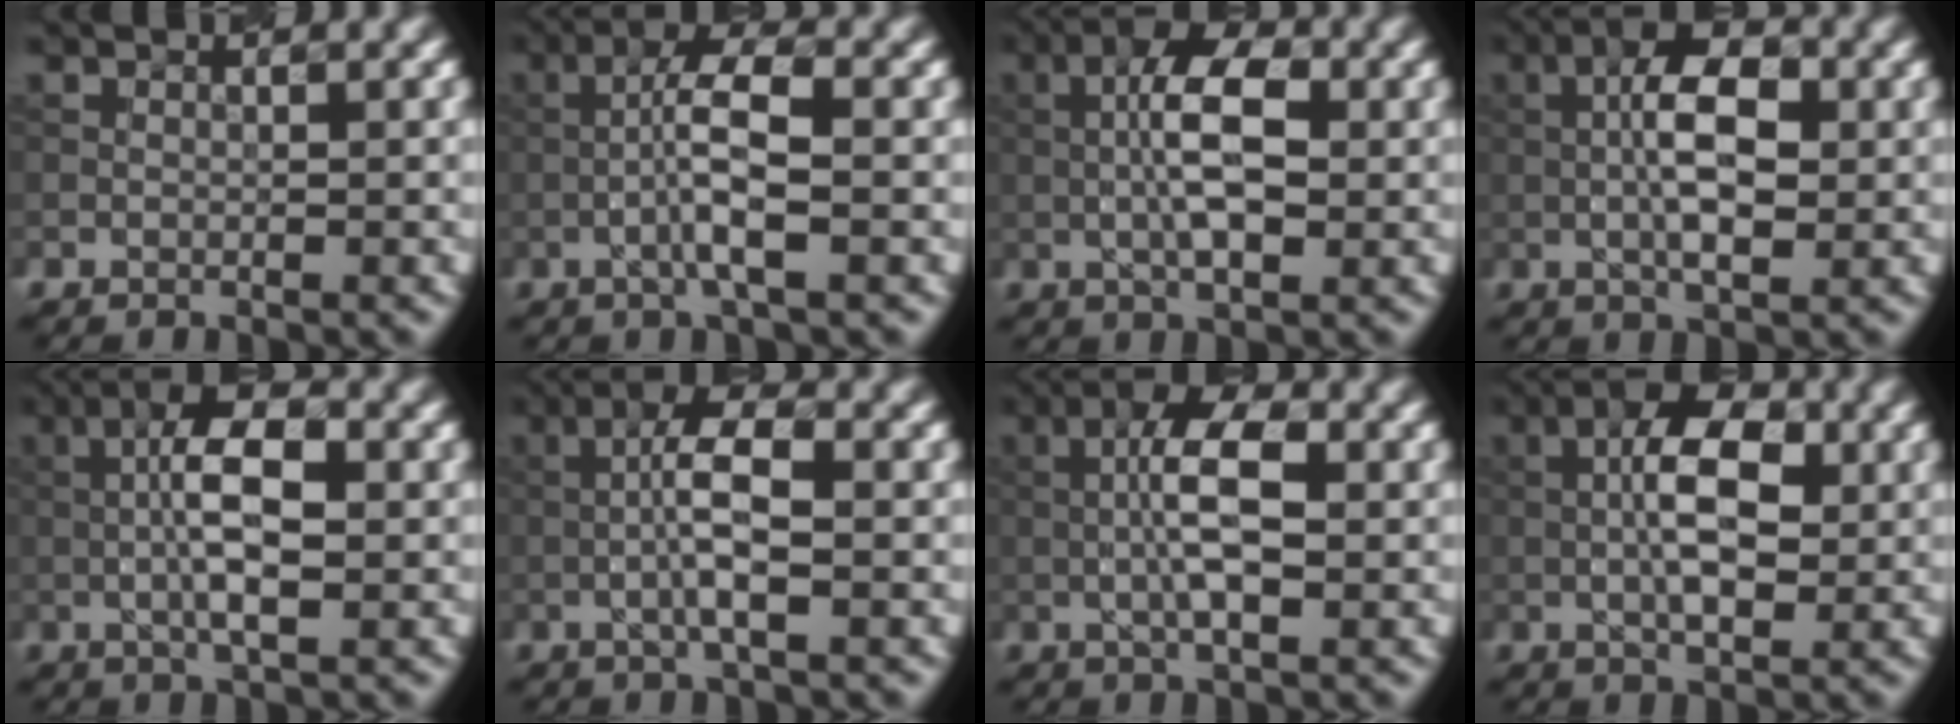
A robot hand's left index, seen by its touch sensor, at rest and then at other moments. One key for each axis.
{"total": 4.6, "fx": -1.0, "fy": 0.7, "fz": 4.4, "tx": -0.085, "ty": 0.015, "tz": -0.027}
{"total": 6.1, "fx": 0.2, "fy": 2.3, "fz": 5.7, "tx": -0.101, "ty": 0.011, "tz": -0.006}
{"total": 6.4, "fx": 0.2, "fy": 2.5, "fz": 5.9, "tx": -0.104, "ty": 0.010, "tz": -0.006}
{"total": 6.1, "fx": 0.1, "fy": 1.9, "fz": 5.9, "tx": -0.109, "ty": 0.009, "tz": -0.008}
{"total": 4.7, "fx": -0.5, "fy": 1.0, "fz": 4.6, "tx": -0.089, "ty": 0.011, "tz": -0.017}
{"total": 5.6, "fx": 0.1, "fy": 1.8, "fz": 5.3, "tx": -0.102, "ty": 0.010, "tz": -0.006}
{"total": 6.4, "fx": 0.4, "fy": 2.8, "fz": 5.8, "tx": -0.098, "ty": 0.010, "tz": -0.001}